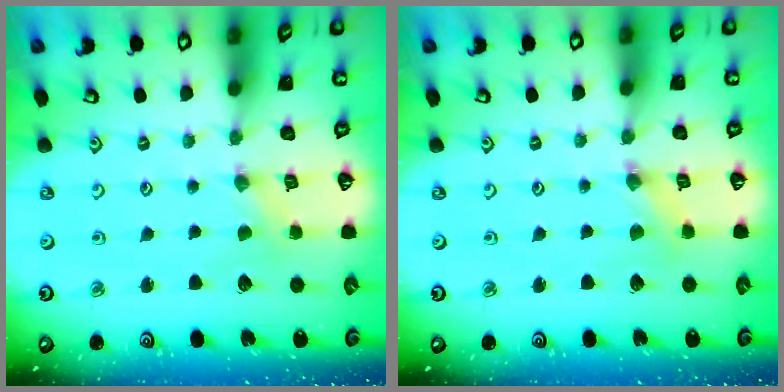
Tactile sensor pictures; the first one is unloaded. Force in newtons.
{"total": 1.1, "press": 1.0, "slide": 0.3}